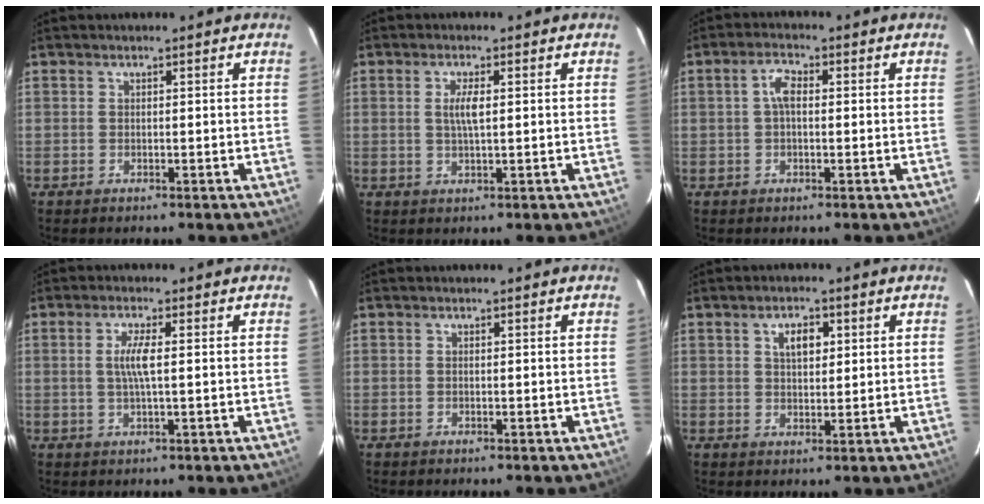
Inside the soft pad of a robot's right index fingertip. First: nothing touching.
{"total": 3.1, "force": [0.5, 0.6, 3.0], "torque": [-0.059, 0.000, 0.010]}
{"total": 3.2, "force": [0.2, 1.5, 2.8], "torque": [-0.057, 0.012, 0.004]}
{"total": 3.9, "force": [0.3, 0.3, 3.9], "torque": [-0.077, 0.000, 0.006]}
{"total": 0.0}
{"total": 4.1, "force": [1.5, 2.2, 3.1], "torque": [-0.051, 0.010, 0.027]}